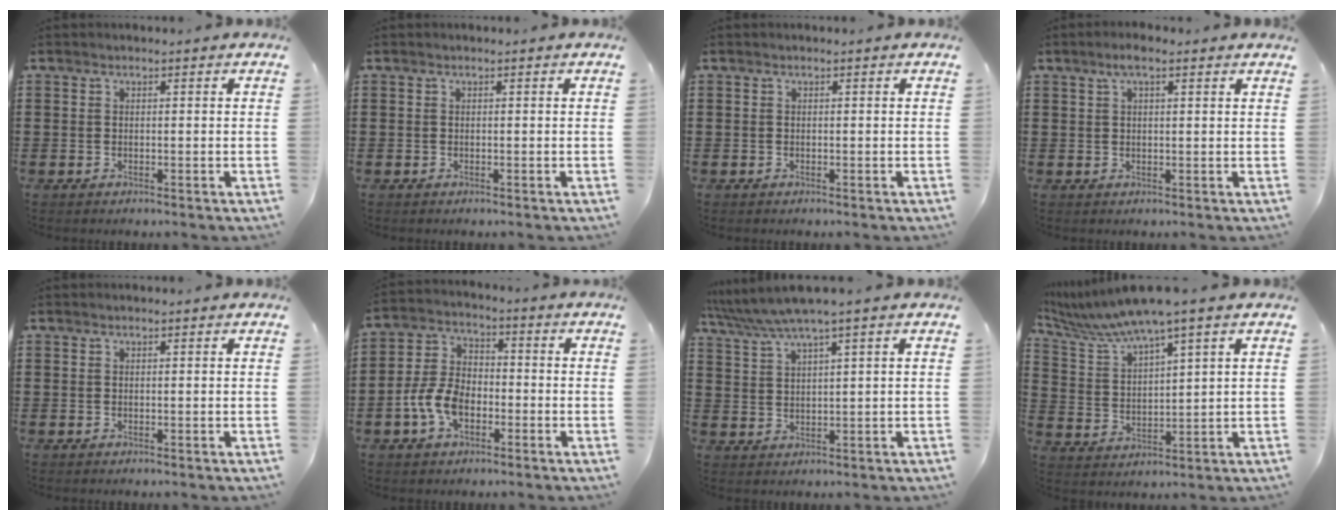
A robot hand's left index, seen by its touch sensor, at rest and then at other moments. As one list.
[{"total": 0.0}, {"total": 0.0}, {"total": 2.9, "force": [1.8, 0.5, 2.2], "torque": [-0.046, 0.005, 0.032]}, {"total": 0.0}, {"total": 7.3, "force": [-2.8, 4.5, 5.0], "torque": [-0.127, 0.006, -0.062]}, {"total": 4.2, "force": [3.2, -0.3, 2.7], "torque": [-0.062, -0.009, 0.053]}, {"total": 6.8, "force": [5.7, -0.2, 3.7], "torque": [-0.093, -0.031, 0.096]}]